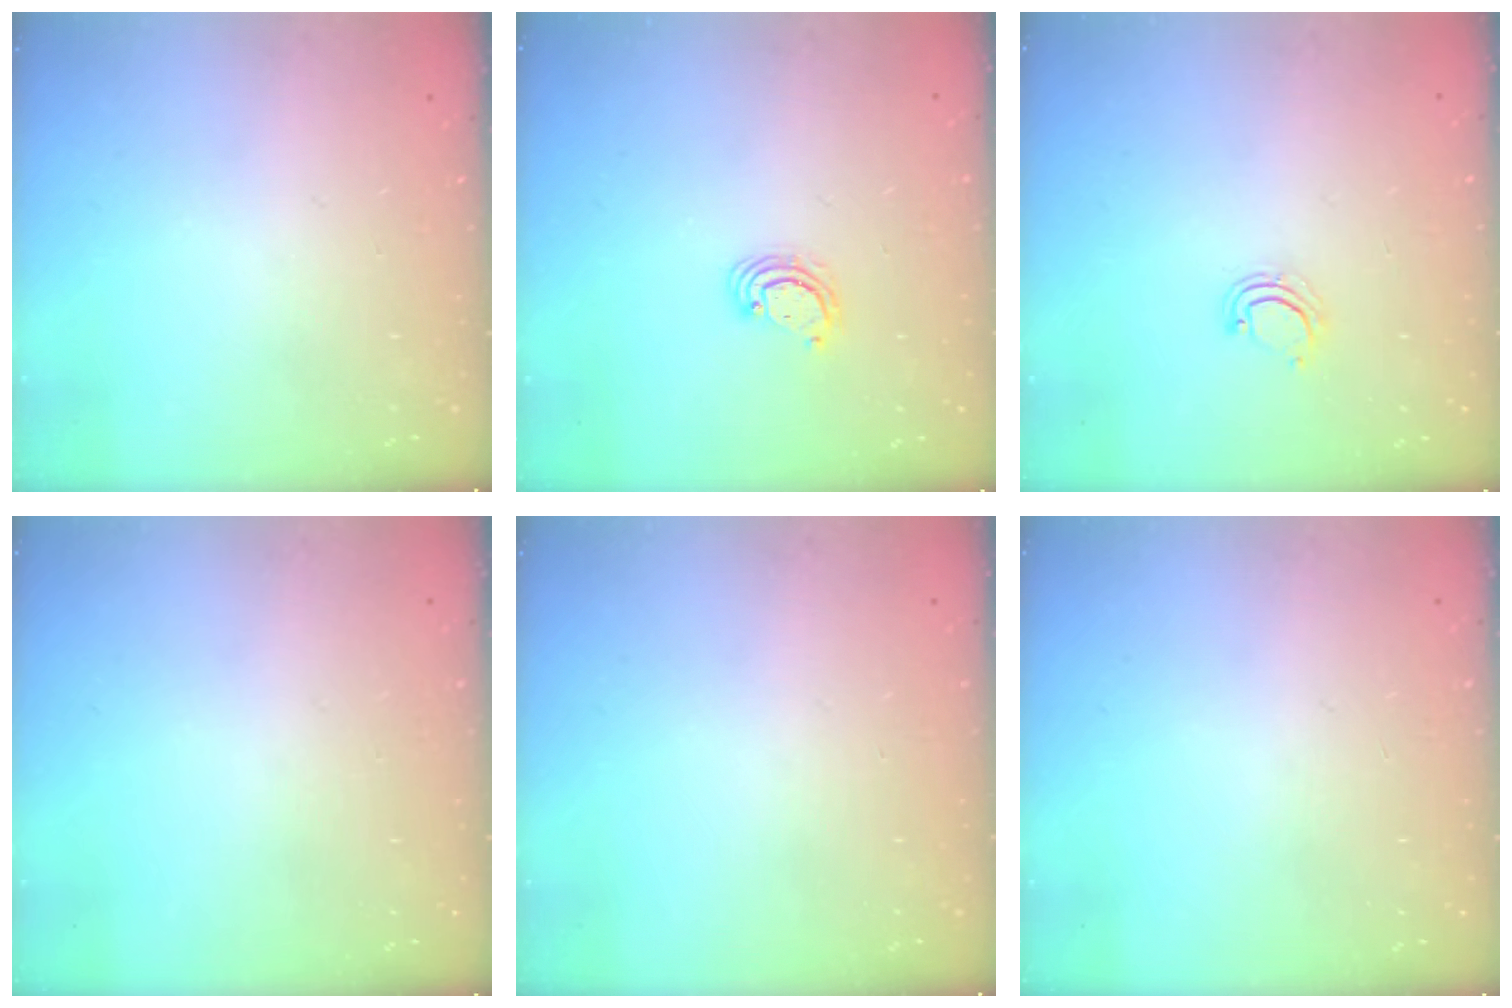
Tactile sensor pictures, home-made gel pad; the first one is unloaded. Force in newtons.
{"total": 3.3, "press": 3.3, "slide": 0.2}
{"total": 2.2, "press": 2.2, "slide": 0.1}
{"total": 0.0}
{"total": 0.0}
{"total": 0.0}